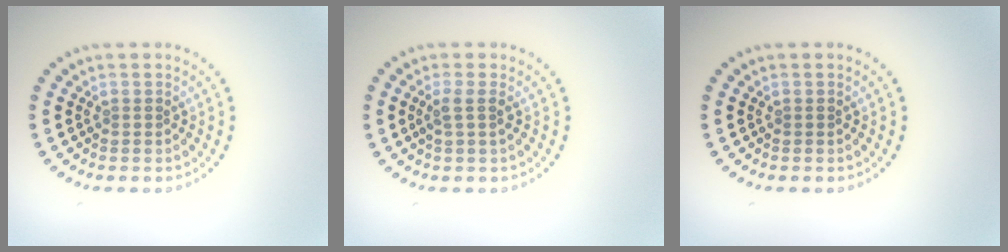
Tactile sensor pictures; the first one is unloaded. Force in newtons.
{"total": 1.5, "press": 1.2, "slide": 0.8}
{"total": 0.0}